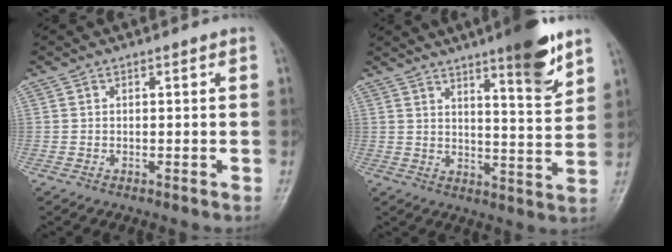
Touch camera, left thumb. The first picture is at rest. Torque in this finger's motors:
{"motor_torque": [2.00, 0.91, 1.04, -1.19, 0.27]}